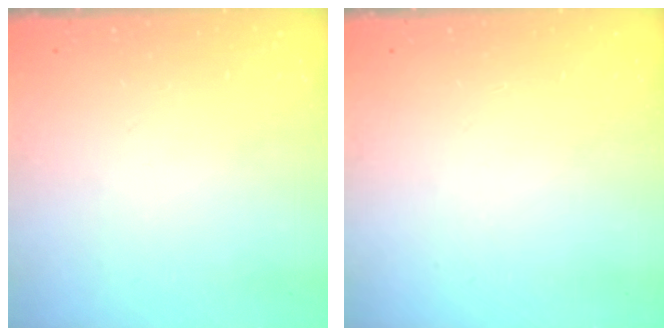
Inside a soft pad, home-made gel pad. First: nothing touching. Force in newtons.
{"total": 0.0}